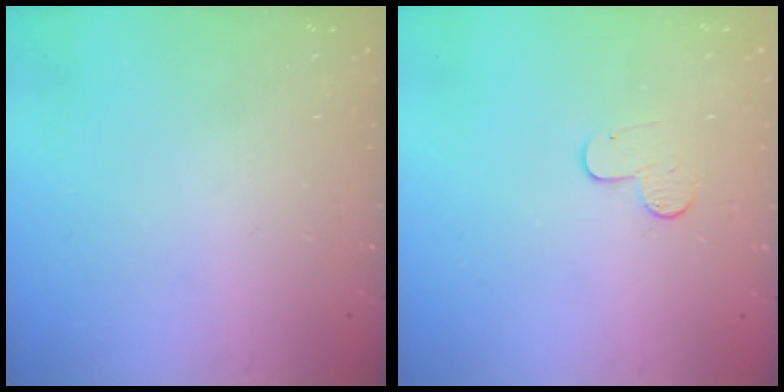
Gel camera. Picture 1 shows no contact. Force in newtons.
{"total": 6.6, "press": 6.5, "slide": 0.6}